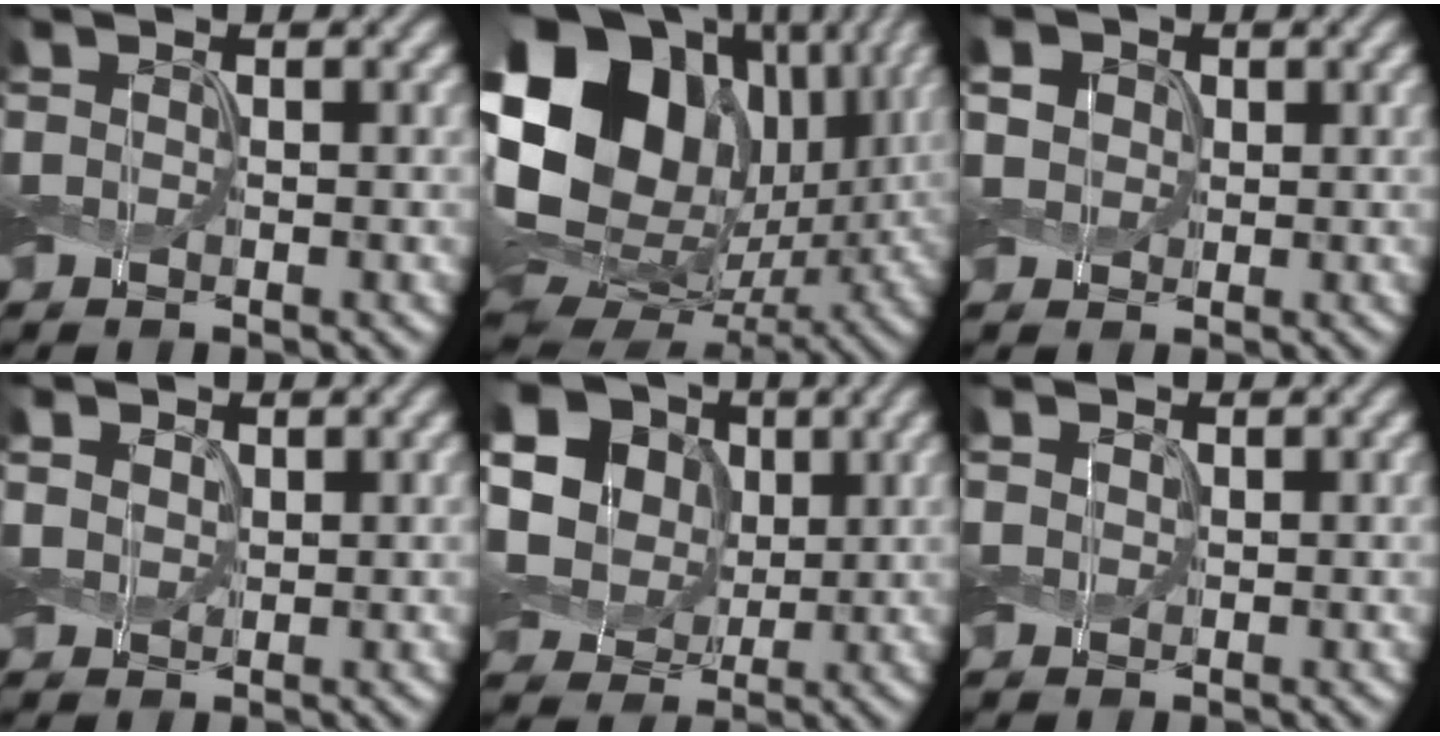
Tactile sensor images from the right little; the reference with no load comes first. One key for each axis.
{"total": 21.6, "fx": 3.9, "fy": 16.5, "fz": 13.4, "tx": -0.275, "ty": -0.002, "tz": 0.079}
{"total": 5.4, "fx": 2.2, "fy": 4.2, "fz": 2.6, "tx": -0.082, "ty": 0.019, "tz": 0.028}
{"total": 1.7, "fx": 0.6, "fy": 1.4, "fz": 0.9, "tx": -0.027, "ty": -0.002, "tz": 0.007}
{"total": 17.6, "fx": 4.8, "fy": 15.0, "fz": 7.8, "tx": -0.201, "ty": 0.015, "tz": 0.073}
{"total": 0.7, "fx": 0.3, "fy": 0.6, "fz": 0.3, "tx": -0.009, "ty": 0.000, "tz": 0.007}